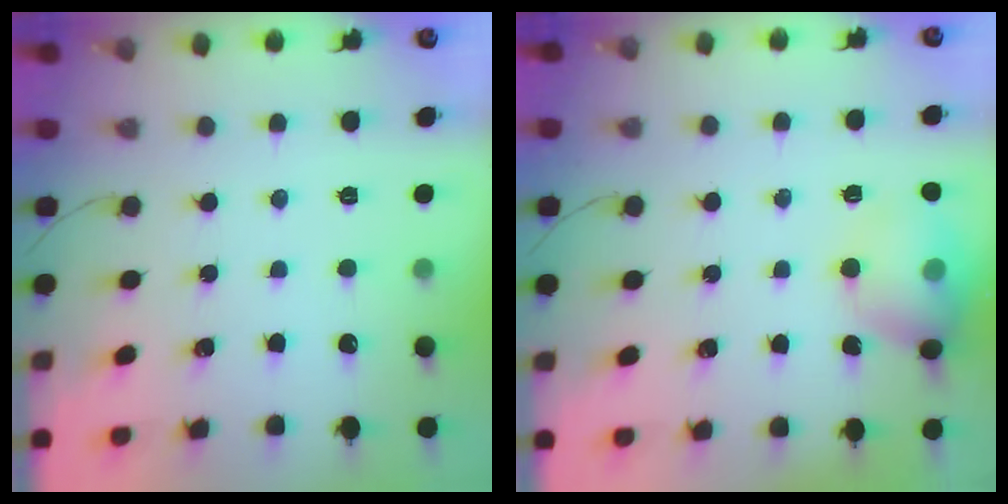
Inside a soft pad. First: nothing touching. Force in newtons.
{"total": 14.8, "press": 13.3, "slide": 6.5}